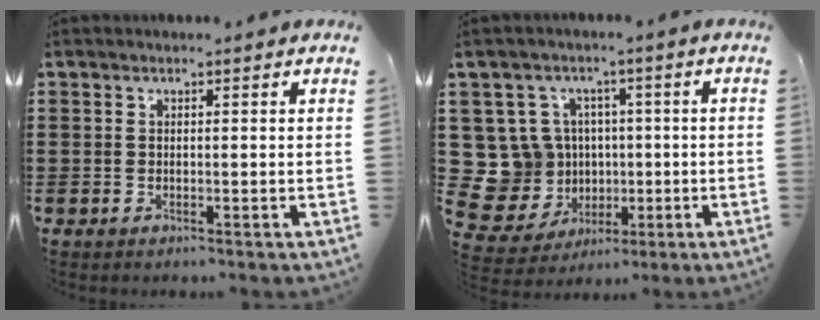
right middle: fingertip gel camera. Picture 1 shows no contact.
{"total": 10.5, "force": [0.6, 10.1, 3.0], "torque": [-0.125, -0.005, 0.016]}